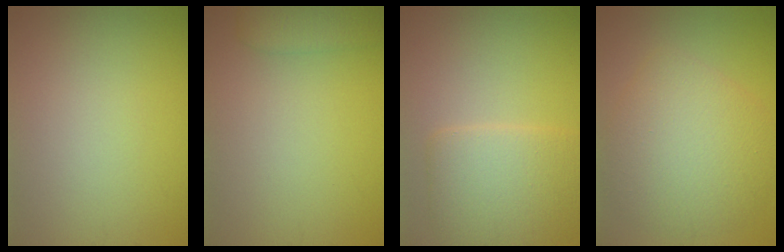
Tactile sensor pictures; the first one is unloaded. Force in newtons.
{"total": 2.8, "press": 2.8, "slide": 0.1}
{"total": 5.4, "press": 5.3, "slide": 0.3}
{"total": 5.9, "press": 5.9, "slide": 0.2}